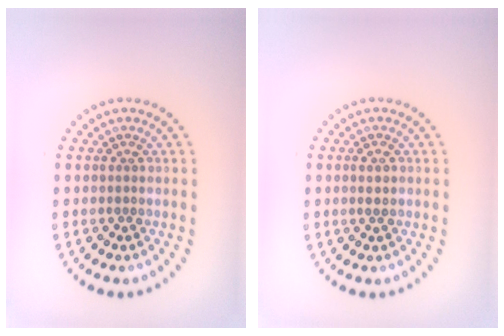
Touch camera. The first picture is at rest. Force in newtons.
{"total": 1.0, "press": 1.0, "slide": 0.3}